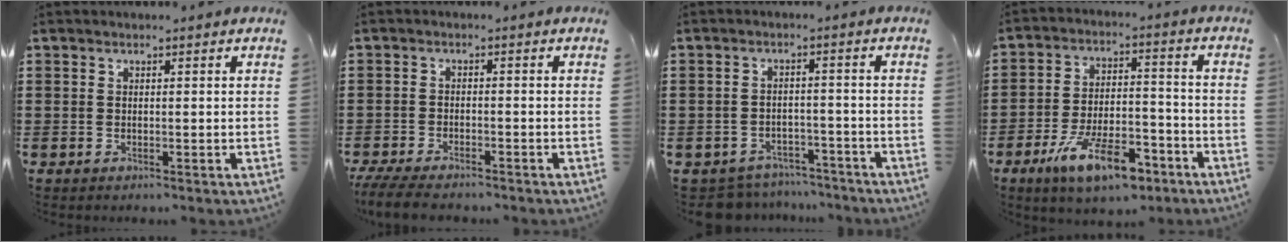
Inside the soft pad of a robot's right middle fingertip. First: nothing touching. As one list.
[{"total": 3.8, "force": [-3.5, 0.3, 1.3], "torque": [-0.038, -0.009, -0.073]}, {"total": 4.3, "force": [-4.2, 0.7, -0.1], "torque": [-0.006, 0.003, -0.088]}, {"total": 11.1, "force": [-7.2, 3.7, 7.6], "torque": [-0.145, 0.017, -0.133]}]